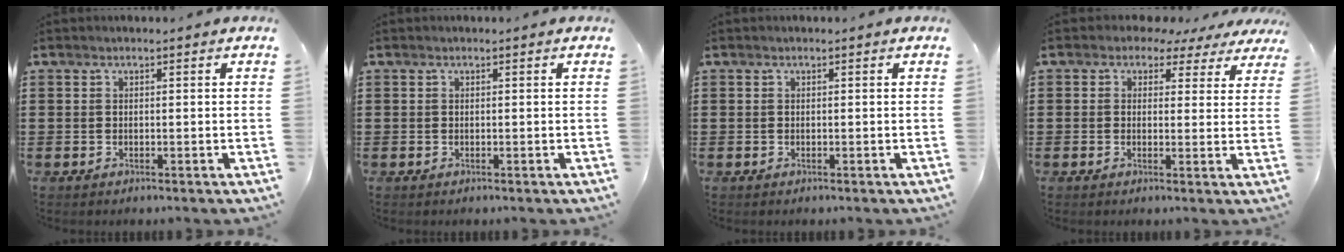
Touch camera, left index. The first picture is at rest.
{"total": 0.0}
{"total": 0.0}
{"total": 2.9, "force": [2.1, 1.9, 0.8], "torque": [-0.022, -0.005, 0.034]}